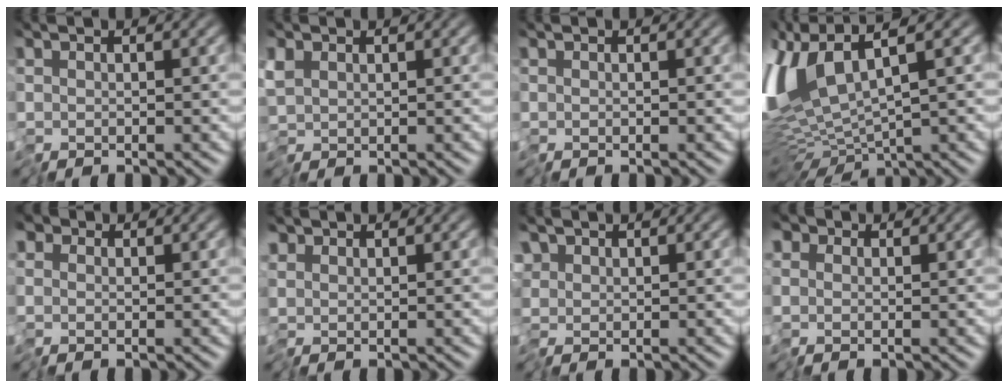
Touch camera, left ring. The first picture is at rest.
{"total": 1.2, "force": [0.2, 0.9, 0.8], "torque": [-0.021, 0.000, 0.002]}
{"total": 0.0}
{"total": 9.0, "force": [1.2, 3.5, 8.2], "torque": [-0.183, 0.000, 0.028]}
{"total": 1.4, "force": [0.0, 1.3, 0.3], "torque": [-0.007, 0.001, -0.007]}
{"total": 0.8, "force": [0.2, 0.8, 0.1], "torque": [-0.003, 0.000, 0.002]}
{"total": 1.5, "force": [0.2, 1.3, 0.7], "torque": [-0.018, 0.001, -0.002]}
{"total": 1.8, "force": [0.0, 1.7, 0.5], "torque": [-0.013, 0.002, -0.005]}